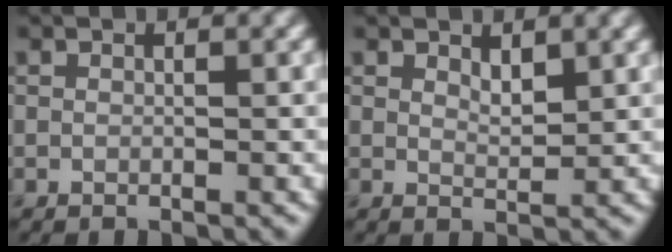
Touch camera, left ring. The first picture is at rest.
{"total": 1.6, "force": [1.0, 0.6, 1.0], "torque": [-0.019, -0.003, 0.020]}